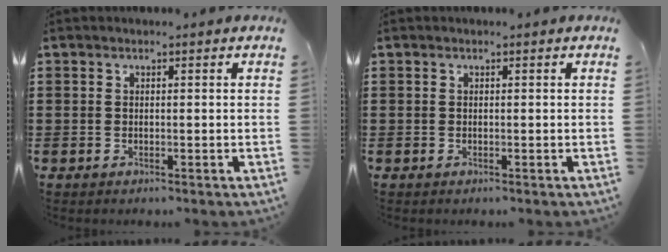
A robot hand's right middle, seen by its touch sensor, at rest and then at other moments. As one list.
[{"total": 0.0}]